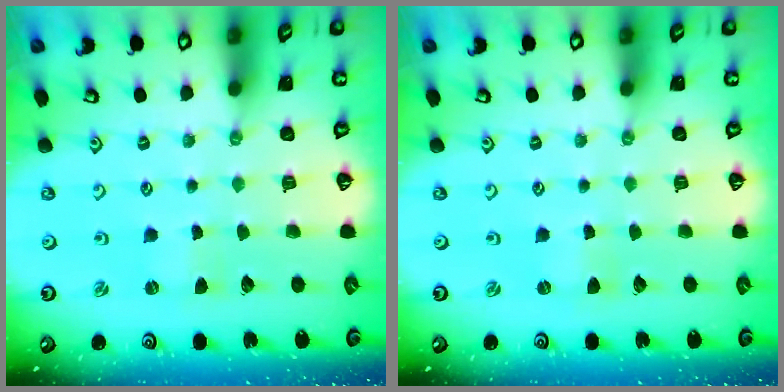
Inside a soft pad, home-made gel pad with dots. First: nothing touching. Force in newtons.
{"total": 0.0}